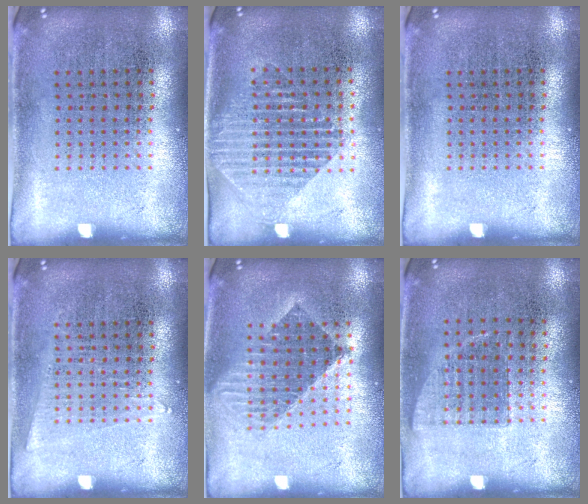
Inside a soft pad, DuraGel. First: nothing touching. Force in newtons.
{"total": 1.6, "press": 1.3, "slide": 0.8}
{"total": 0.0}
{"total": 0.9, "press": 0.9, "slide": 0.3}
{"total": 1.6, "press": 1.3, "slide": 0.9}
{"total": 0.8, "press": 0.7, "slide": 0.3}